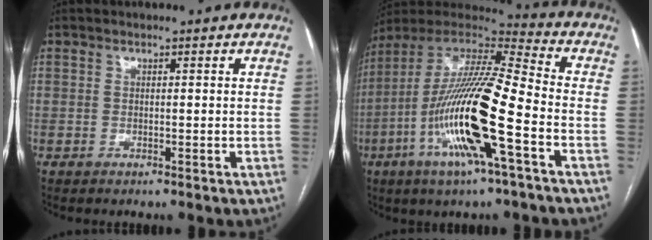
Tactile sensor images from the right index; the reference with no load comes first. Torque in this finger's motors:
{"motor_torque": [2.14, 0.00, 1.05, 0.21]}